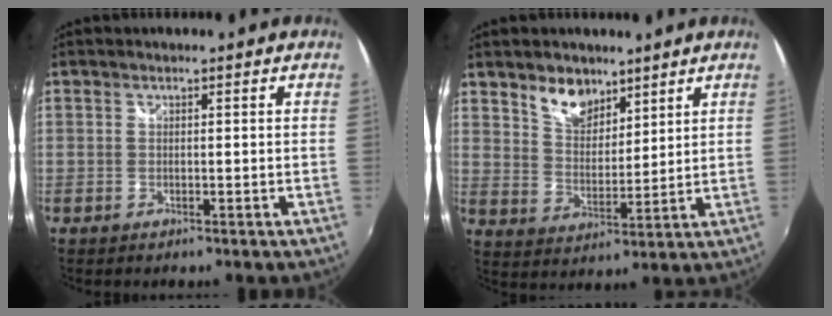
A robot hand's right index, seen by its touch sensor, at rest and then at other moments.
{"total": 7.5, "force": [5.4, 4.2, 3.1], "torque": [-0.045, 0.007, 0.101]}